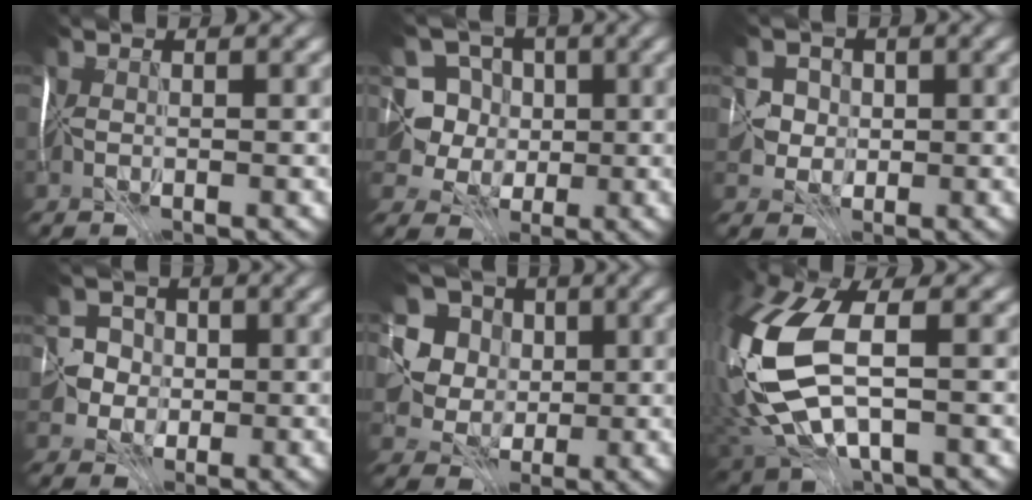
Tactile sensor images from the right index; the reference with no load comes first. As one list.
[{"total": 7.2, "force": [1.8, 6.8, 1.5], "torque": [-0.037, 0.034, 0.019]}, {"total": 2.3, "force": [0.7, 2.2, -0.1], "torque": [0.031, 0.020, -0.003]}, {"total": 3.4, "force": [-0.4, 3.4, 0.1], "torque": [0.030, 0.014, -0.025]}, {"total": 5.2, "force": [1.7, 4.6, 1.7], "torque": [-0.032, 0.003, 0.019]}, {"total": 10.9, "force": [1.0, 6.0, 9.0], "torque": [-0.247, -0.014, 0.027]}]